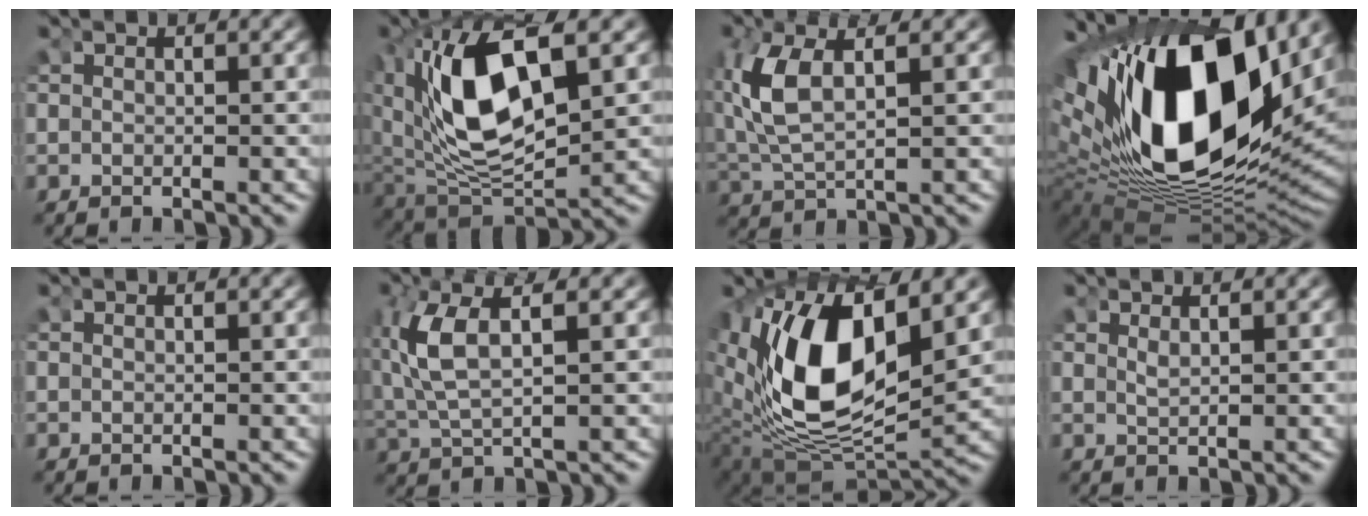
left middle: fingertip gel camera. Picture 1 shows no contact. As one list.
[{"total": 11.4, "force": [2.0, 6.0, 9.4], "torque": [-0.202, -0.018, 0.048]}, {"total": 4.9, "force": [1.2, 2.4, 4.0], "torque": [-0.117, -0.015, 0.037]}, {"total": 24.8, "force": [2.9, 13.7, 20.4], "torque": [-0.340, -0.011, 0.053]}, {"total": 0.0}, {"total": 4.5, "force": [1.0, 1.9, 3.9], "torque": [-0.109, -0.013, 0.030]}, {"total": 14.9, "force": [1.4, 9.0, 11.9], "torque": [-0.248, -0.037, 0.046]}, {"total": 0.9, "force": [0.6, -0.4, 0.5], "torque": [-0.014, -0.011, 0.022]}]